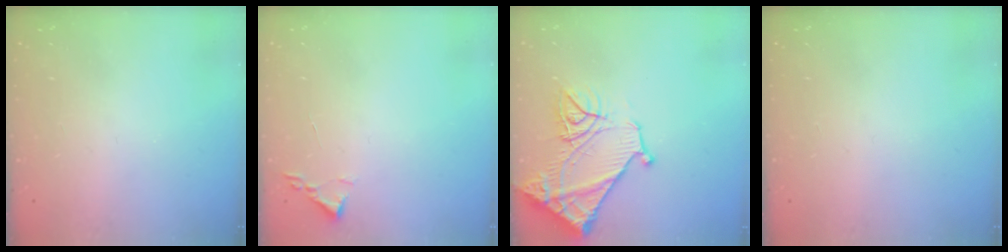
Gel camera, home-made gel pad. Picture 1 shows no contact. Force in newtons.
{"total": 1.8, "press": 1.7, "slide": 0.2}
{"total": 15.8, "press": 15.7, "slide": 1.5}
{"total": 0.0}